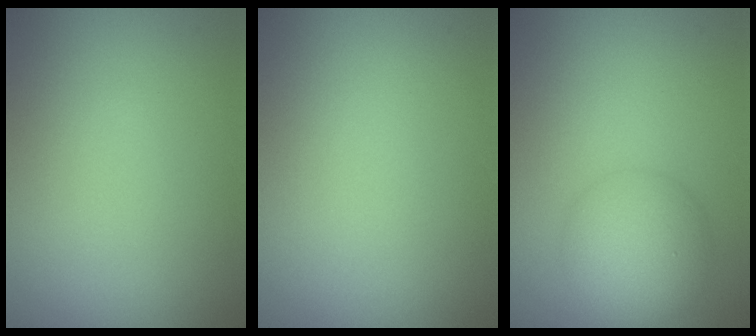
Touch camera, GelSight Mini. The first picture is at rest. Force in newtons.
{"total": 0.0}
{"total": 4.8, "press": 4.8, "slide": 0.1}